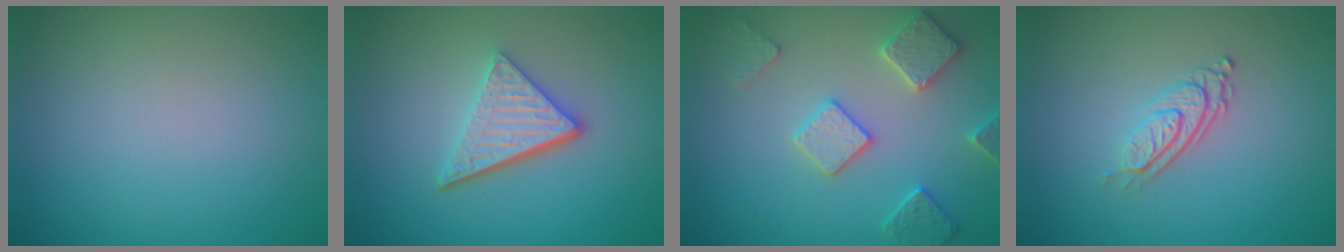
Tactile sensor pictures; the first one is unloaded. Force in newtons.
{"total": 4.4, "press": 3.3, "slide": 2.9}
{"total": 3.7, "press": 3.6, "slide": 0.8}
{"total": 3.1, "press": 2.0, "slide": 2.4}